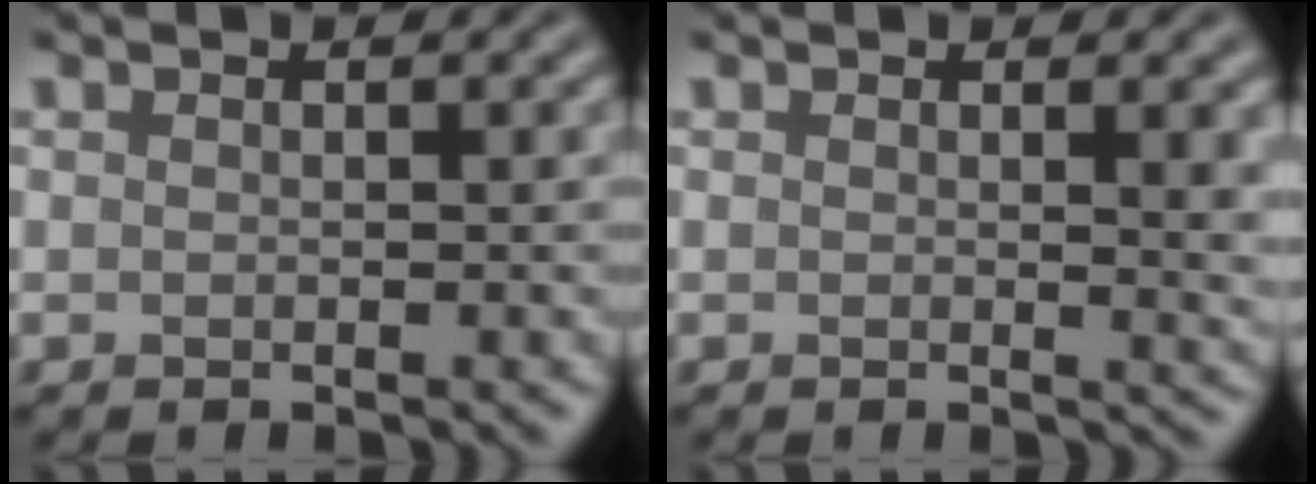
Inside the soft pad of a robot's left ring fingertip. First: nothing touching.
{"total": 2.7, "force": [0.6, 0.8, 2.4], "torque": [-0.020, -0.004, 0.008]}